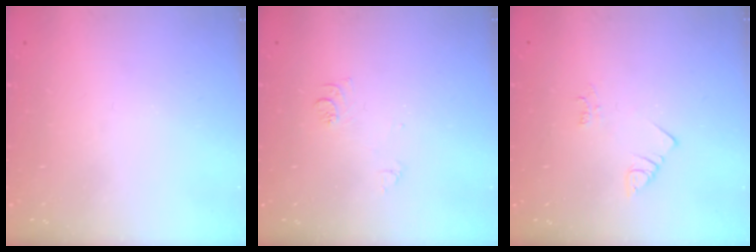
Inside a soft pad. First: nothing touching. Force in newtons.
{"total": 7.4, "press": 7.3, "slide": 0.8}
{"total": 2.5, "press": 2.5, "slide": 0.5}